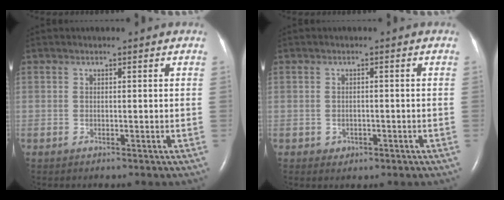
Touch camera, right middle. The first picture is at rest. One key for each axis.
{"total": 1.2, "fx": -0.4, "fy": 1.1, "fz": 0.4, "tx": -0.005, "ty": 0.004, "tz": -0.001}